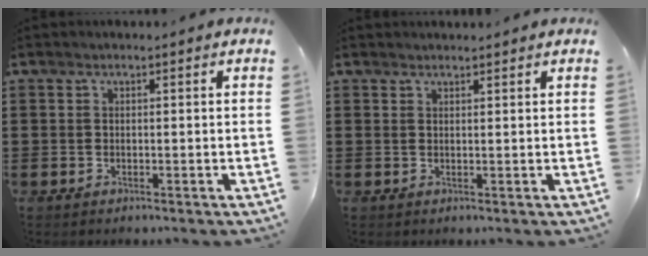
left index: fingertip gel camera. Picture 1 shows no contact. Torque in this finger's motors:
{"motor_torque": [2.14, 0.00, 0.42, 0.01]}